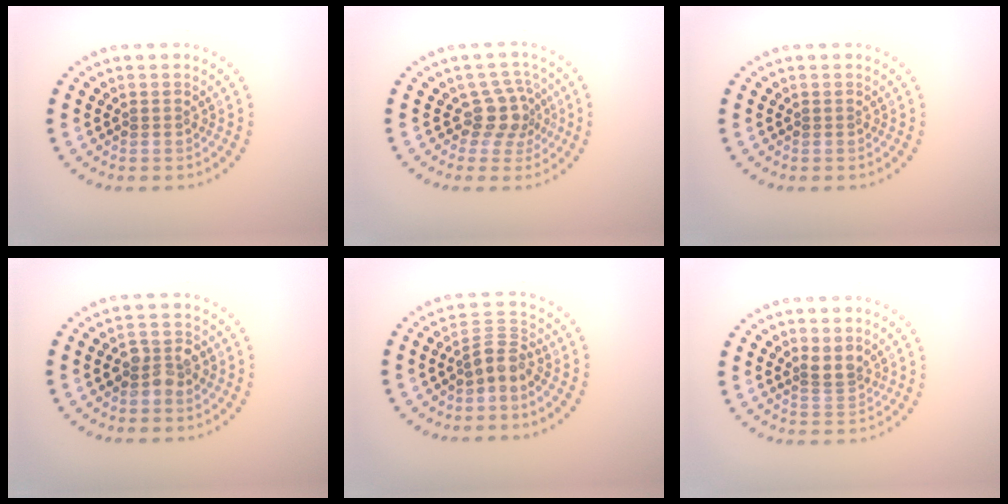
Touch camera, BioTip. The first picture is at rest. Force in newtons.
{"total": 2.9, "press": 2.2, "slide": 2.0}
{"total": 0.0}
{"total": 2.8, "press": 2.7, "slide": 0.5}
{"total": 2.6, "press": 2.0, "slide": 1.6}
{"total": 1.8, "press": 1.3, "slide": 1.2}